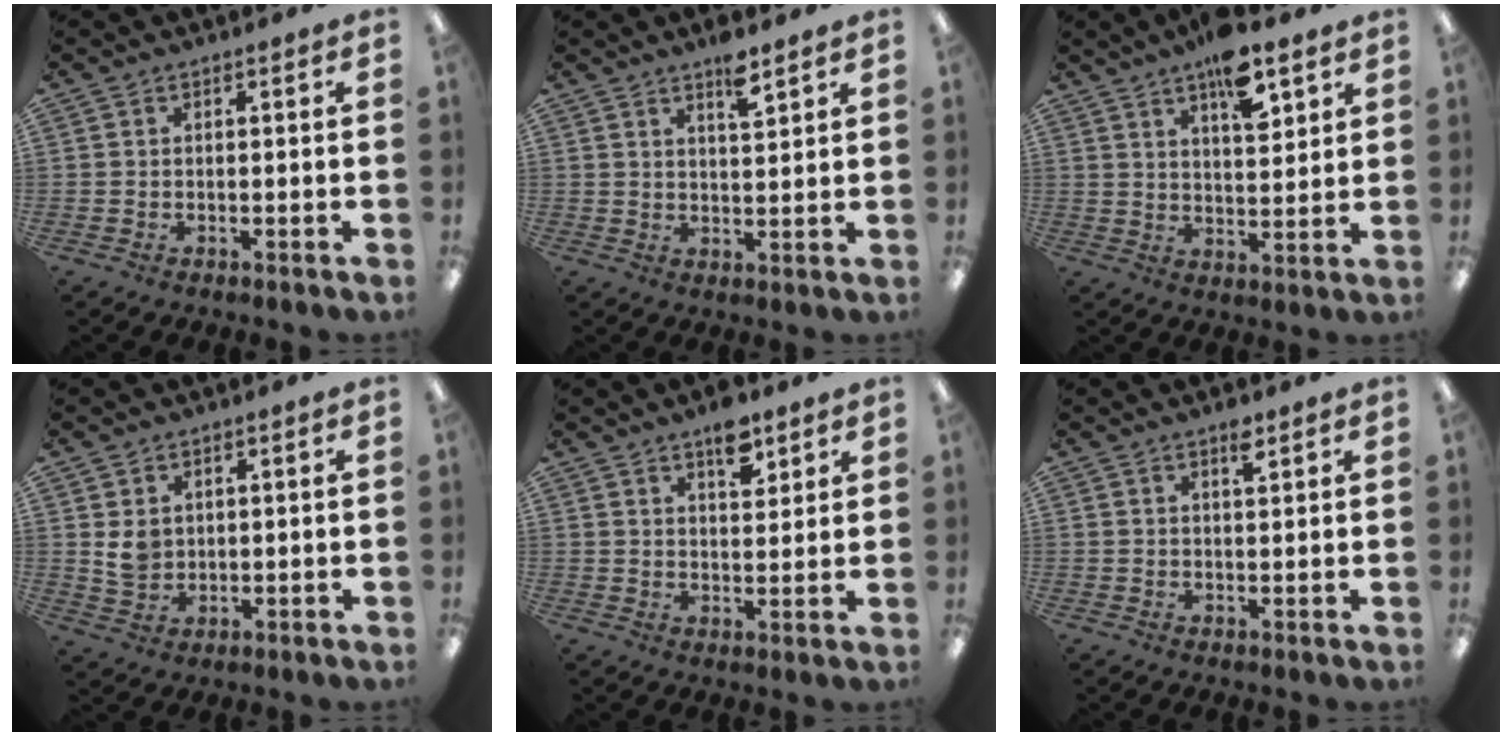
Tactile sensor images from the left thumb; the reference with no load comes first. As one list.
[{"total": 5.7, "force": [4.3, 1.5, 3.5], "torque": [-0.054, -0.023, 0.071]}, {"total": 10.5, "force": [7.2, 3.9, 6.6], "torque": [-0.099, -0.038, 0.121]}, {"total": 4.7, "force": [1.6, 3.9, 2.2], "torque": [-0.032, -0.001, 0.029]}, {"total": 7.1, "force": [5.1, 3.2, 3.7], "torque": [-0.037, -0.031, 0.083]}, {"total": 3.0, "force": [2.2, 0.9, 1.8], "torque": [-0.025, -0.006, 0.035]}]